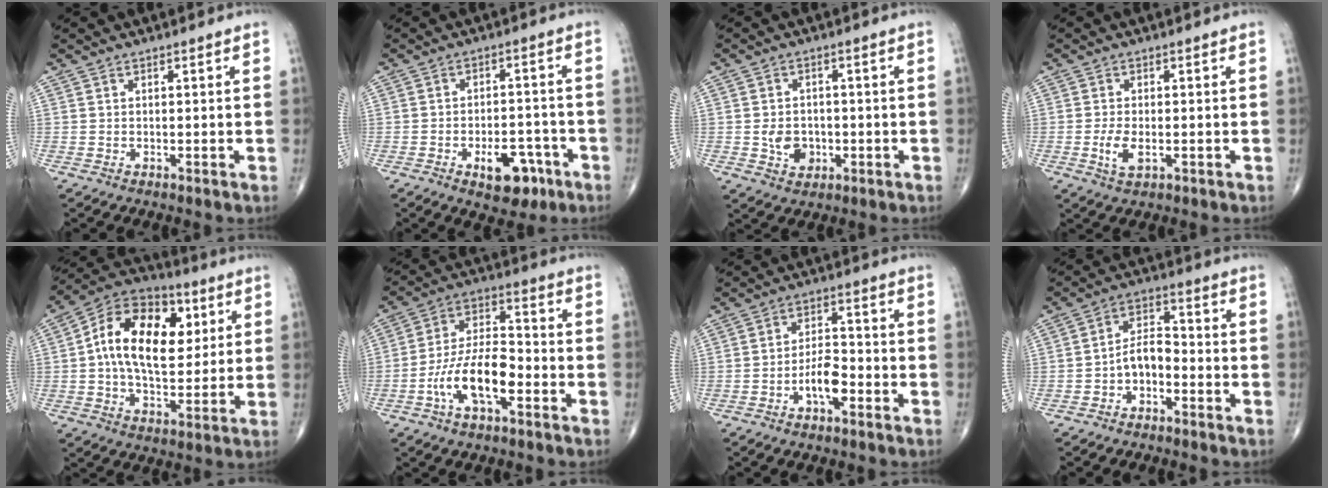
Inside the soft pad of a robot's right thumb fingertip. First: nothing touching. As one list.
[{"total": 8.3, "force": [-4.3, 4.5, 5.6], "torque": [-0.055, 0.027, -0.057]}, {"total": 5.1, "force": [-1.0, 4.0, 2.9], "torque": [-0.032, 0.002, -0.012]}, {"total": 3.7, "force": [-1.0, 1.7, 3.1], "torque": [-0.066, -0.007, -0.019]}, {"total": 19.0, "force": [3.9, 11.3, 14.8], "torque": [-0.218, 0.006, 0.056]}, {"total": 12.8, "force": [-4.8, 5.6, 10.4], "torque": [-0.193, 0.040, -0.092]}, {"total": 6.2, "force": [-2.8, 2.7, 4.8], "torque": [-0.076, 0.025, -0.052]}, {"total": 5.8, "force": [-2.3, 3.5, 4.0], "torque": [-0.058, 0.035, -0.052]}]